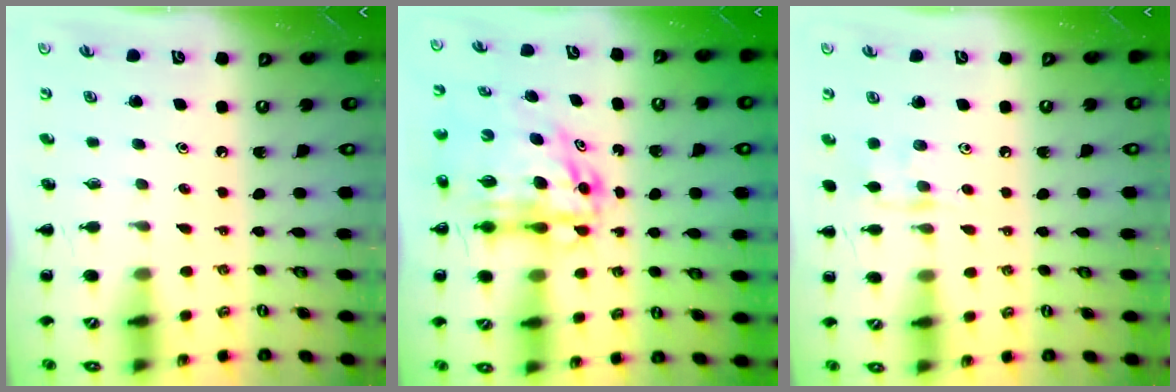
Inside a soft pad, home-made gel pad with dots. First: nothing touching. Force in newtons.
{"total": 10.2, "press": 9.8, "slide": 3.1}
{"total": 6.7, "press": 6.6, "slide": 1.5}